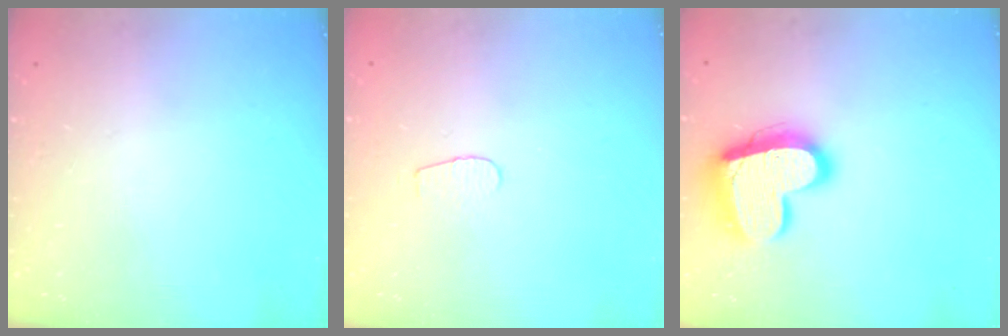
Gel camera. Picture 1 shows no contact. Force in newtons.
{"total": 3.1, "press": 3.1, "slide": 0.3}
{"total": 18.1, "press": 18.1, "slide": 1.6}